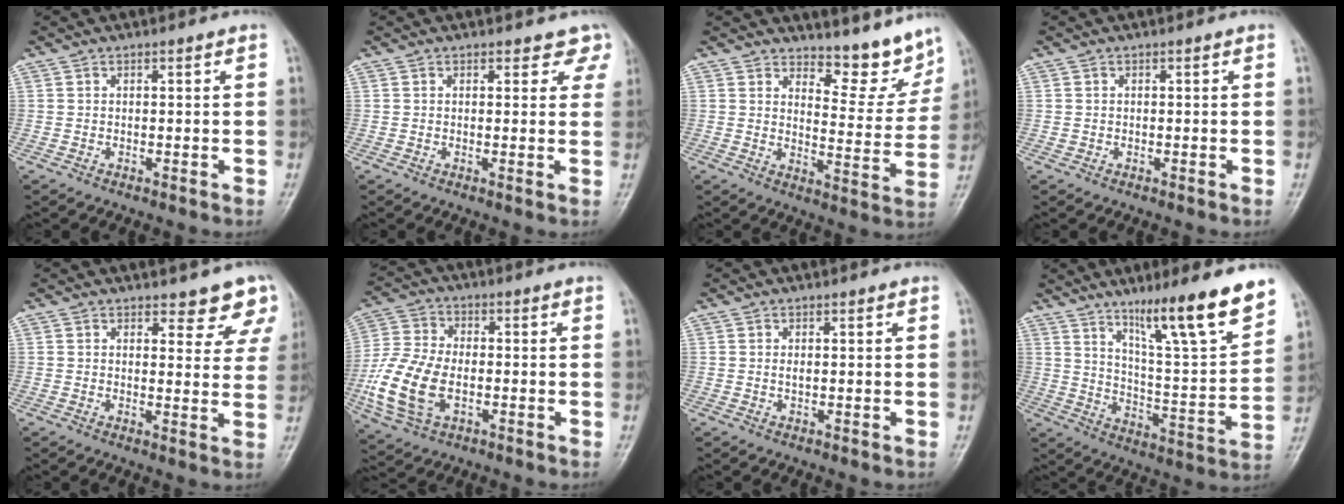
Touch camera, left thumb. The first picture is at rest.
{"total": 3.8, "force": [2.8, 2.5, 0.7], "torque": [0.030, -0.013, 0.017]}
{"total": 9.0, "force": [8.4, 2.6, 1.9], "torque": [0.004, -0.086, 0.113]}
{"total": 0.7, "force": [0.0, 0.7, 0.2], "torque": [0.000, 0.002, 0.001]}
{"total": 6.1, "force": [5.2, 2.6, 2.0], "torque": [0.014, -0.033, 0.046]}
{"total": 13.8, "force": [-3.0, 8.5, 10.4], "torque": [-0.221, 0.007, -0.059]}
{"total": 0.9, "force": [0.2, 0.4, 0.7], "torque": [-0.012, 0.000, 0.004]}
{"total": 17.9, "force": [12.2, 1.8, 12.9], "torque": [-0.180, -0.073, 0.200]}